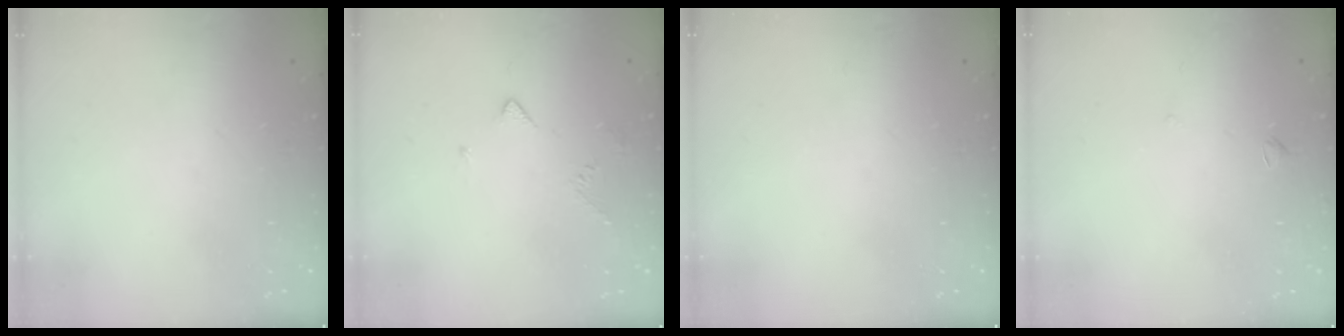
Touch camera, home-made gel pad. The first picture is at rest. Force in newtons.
{"total": 3.7, "press": 3.6, "slide": 0.7}
{"total": 0.0}
{"total": 1.7, "press": 1.6, "slide": 0.5}